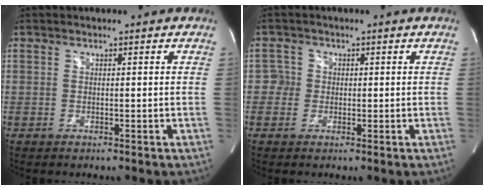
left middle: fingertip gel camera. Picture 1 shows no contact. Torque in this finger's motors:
{"motor_torque": [0.08, 0.04, -0.06, -0.02]}